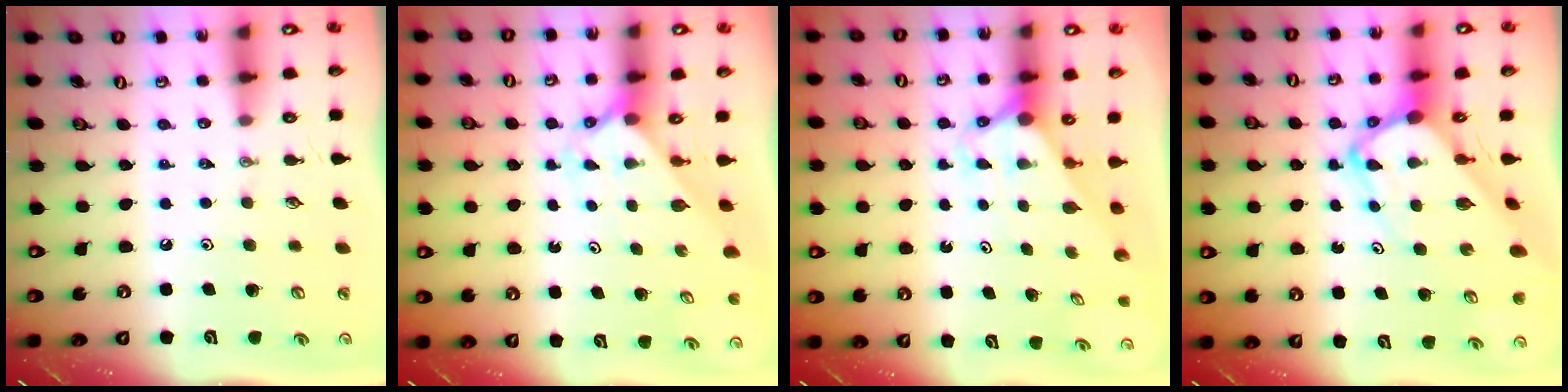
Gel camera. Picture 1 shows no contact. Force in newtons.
{"total": 1.9, "press": 1.9, "slide": 0.2}
{"total": 3.0, "press": 3.0, "slide": 0.0}
{"total": 6.7, "press": 6.6, "slide": 0.6}